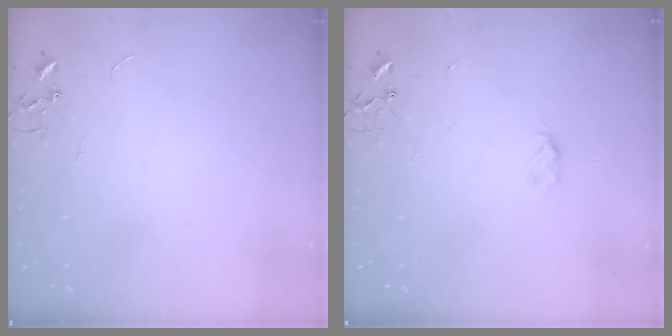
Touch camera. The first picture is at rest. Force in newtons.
{"total": 3.9, "press": 3.9, "slide": 0.5}